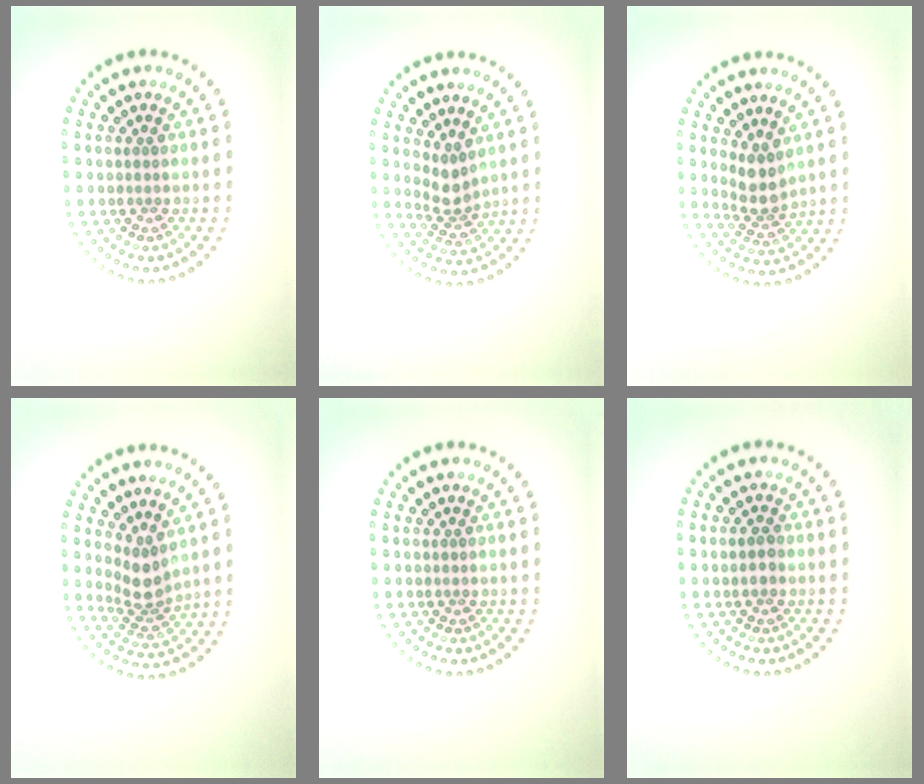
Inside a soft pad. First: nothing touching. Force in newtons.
{"total": 2.4, "press": 1.8, "slide": 1.6}
{"total": 2.7, "press": 2.2, "slide": 1.6}
{"total": 2.9, "press": 2.1, "slide": 2.0}
{"total": 0.0}
{"total": 1.4, "press": 1.4, "slide": 0.1}